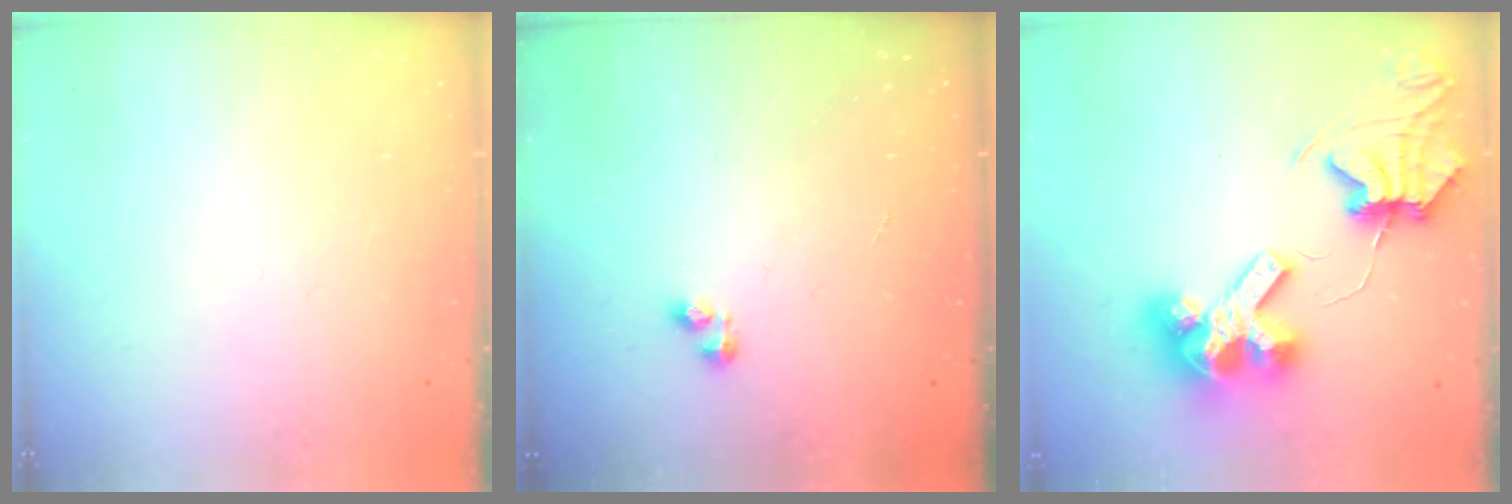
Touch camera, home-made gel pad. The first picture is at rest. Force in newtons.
{"total": 2.3, "press": 2.2, "slide": 0.3}
{"total": 12.4, "press": 12.3, "slide": 1.6}